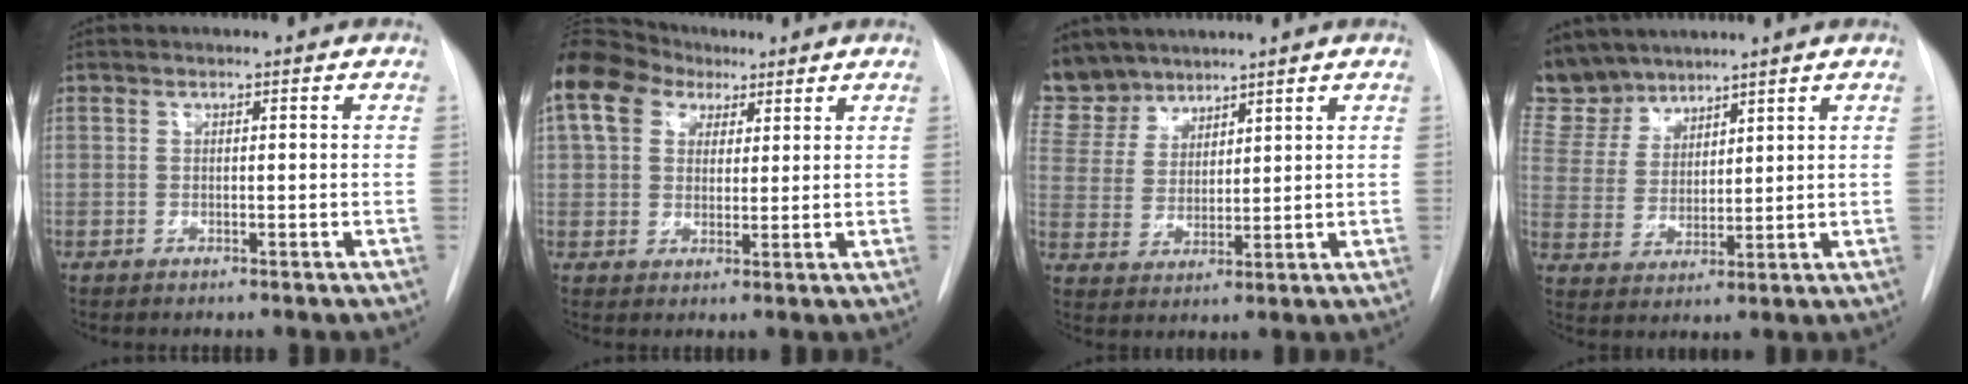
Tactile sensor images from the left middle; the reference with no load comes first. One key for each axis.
{"total": 17.1, "fx": 9.2, "fy": 12.0, "fz": 8.0, "tx": -0.226, "ty": 0.082, "tz": 0.168}
{"total": 8.9, "fx": 7.9, "fy": 4.0, "fz": 0.9, "tx": -0.027, "ty": 0.008, "tz": 0.169}
{"total": 9.3, "fx": 8.5, "fy": 3.6, "fz": 1.3, "tx": -0.039, "ty": 0.010, "tz": 0.184}